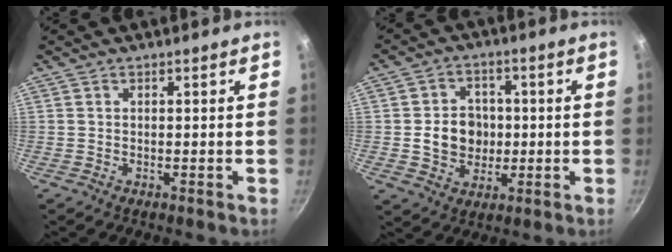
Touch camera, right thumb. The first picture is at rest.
{"total": 8.9, "force": [-0.3, 7.7, 4.5], "torque": [-0.043, 0.008, -0.004]}